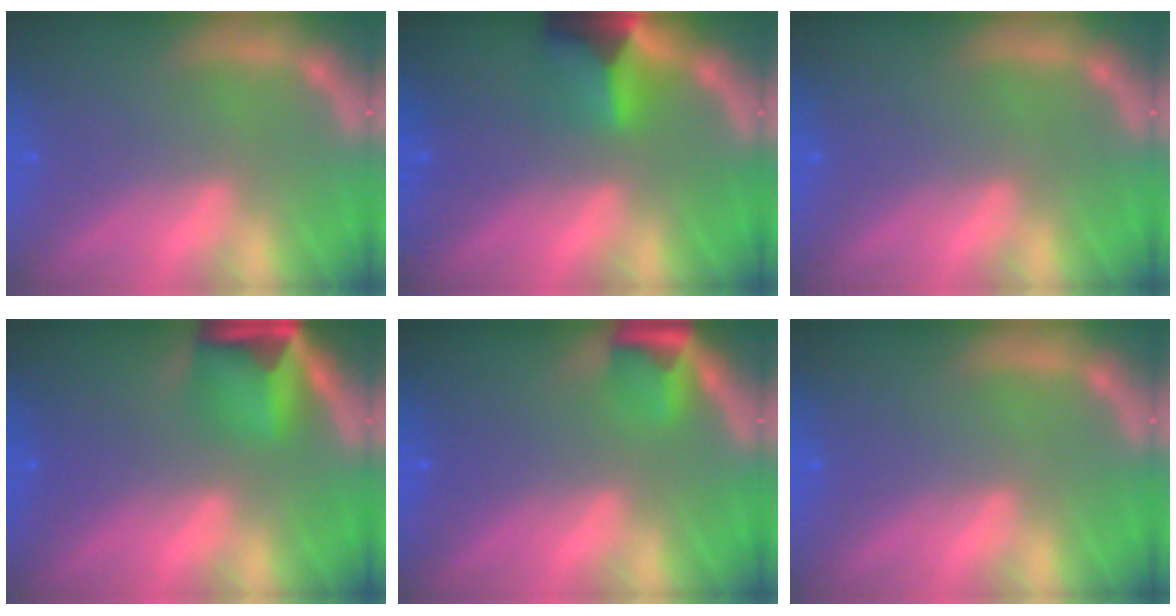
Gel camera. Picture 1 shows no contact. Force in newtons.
{"total": 4.9}
{"total": 0.0}
{"total": 6.0}
{"total": 2.9}
{"total": 0.0}